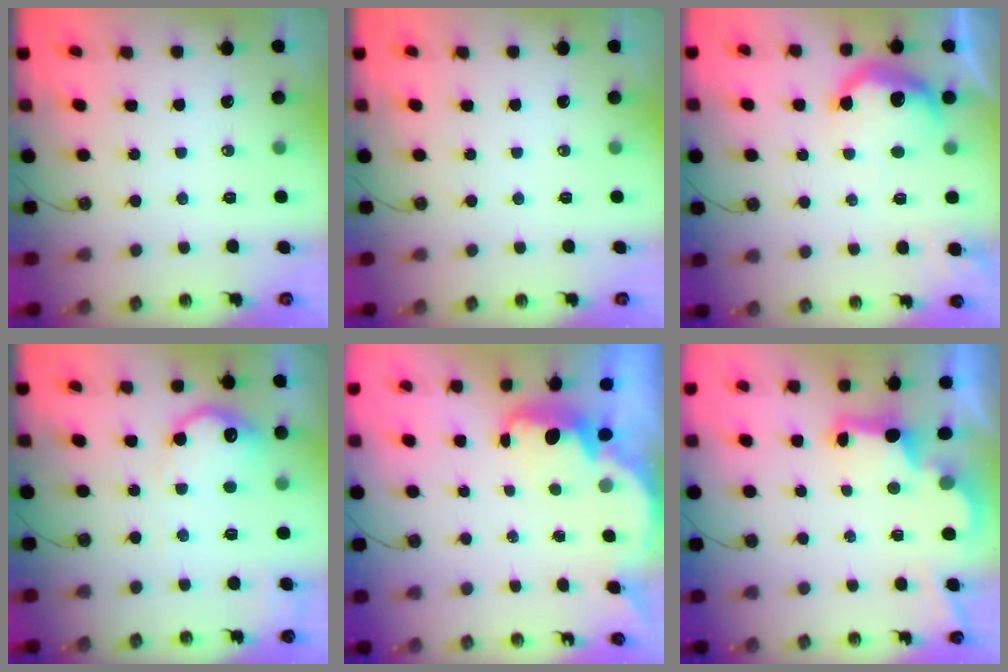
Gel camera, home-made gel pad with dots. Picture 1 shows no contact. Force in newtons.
{"total": 0.0}
{"total": 13.0, "press": 13.0, "slide": 0.9}
{"total": 13.7, "press": 13.7, "slide": 0.9}
{"total": 2.5, "press": 2.5, "slide": 0.6}
{"total": 2.9, "press": 2.8, "slide": 0.9}